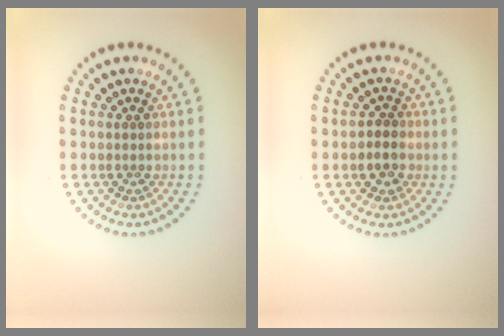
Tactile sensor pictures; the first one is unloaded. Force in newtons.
{"total": 2.2, "press": 2.1, "slide": 0.7}